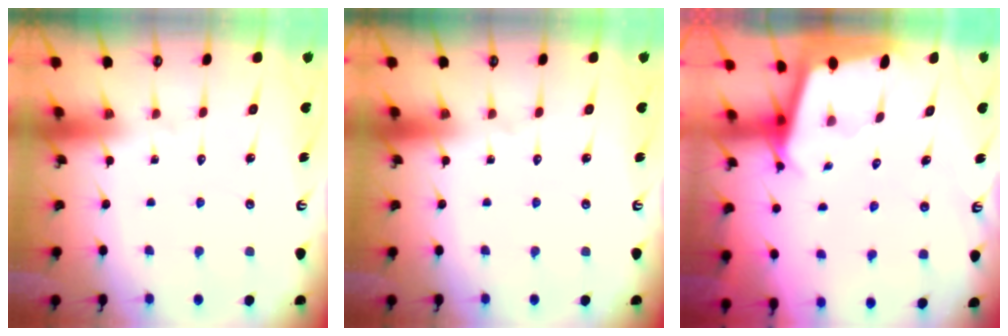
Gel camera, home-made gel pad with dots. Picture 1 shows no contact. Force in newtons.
{"total": 0.0}
{"total": 2.4, "press": 2.4, "slide": 0.1}